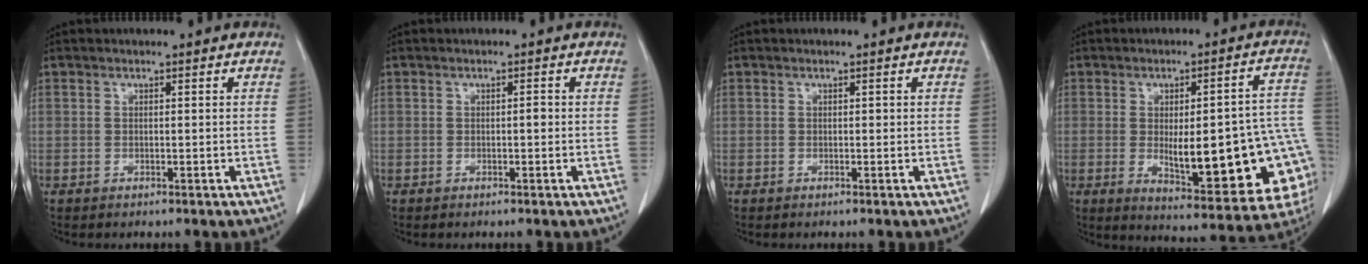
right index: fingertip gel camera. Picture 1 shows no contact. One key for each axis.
{"total": 0.8, "fx": -0.1, "fy": 0.2, "fz": 0.7, "tx": -0.009, "ty": 0.003, "tz": -0.002}
{"total": 0.0}
{"total": 22.2, "fx": -3.7, "fy": 5.8, "fz": 21.1, "tx": -0.197, "ty": 0.020, "tz": -0.021}